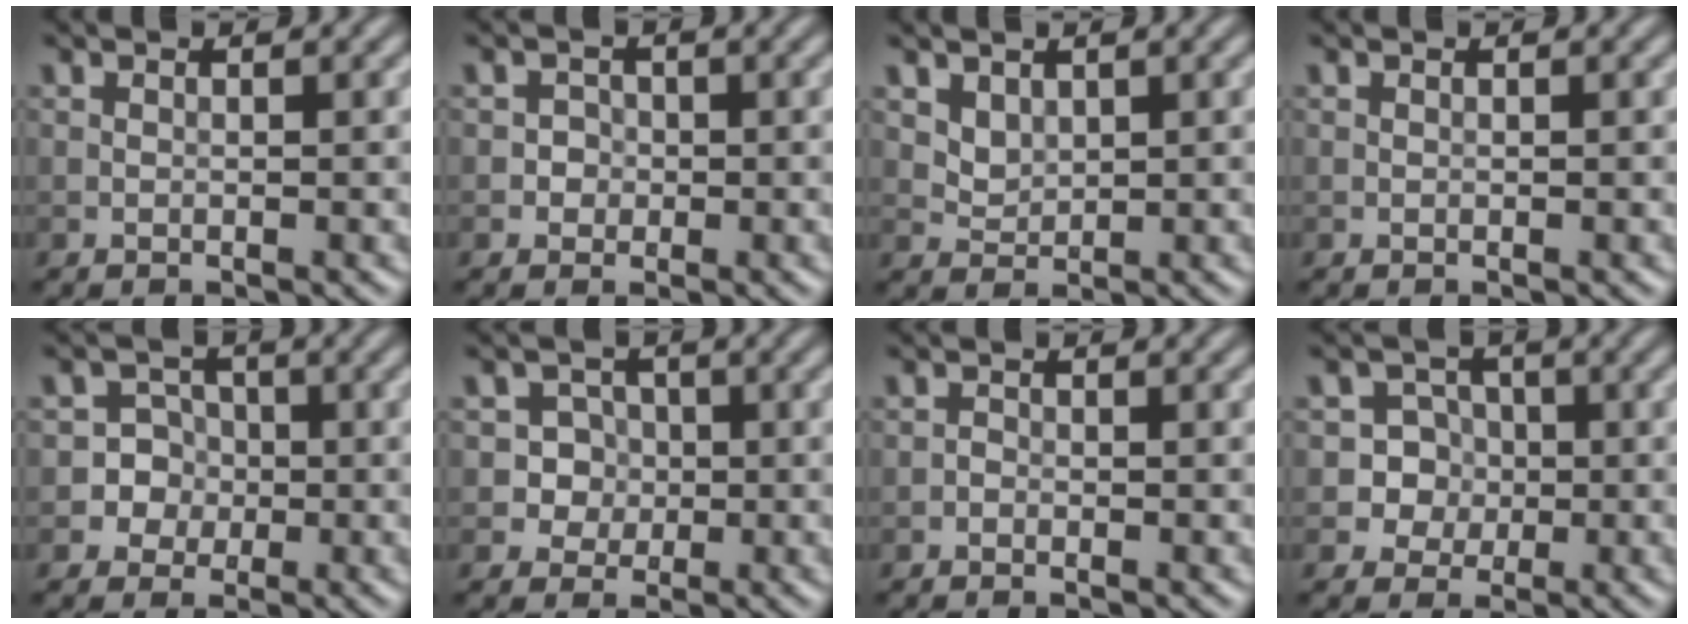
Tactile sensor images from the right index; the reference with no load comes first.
{"total": 1.3, "force": [-0.2, 1.2, 0.2], "torque": [0.016, 0.000, -0.008]}
{"total": 1.8, "force": [1.0, 1.3, 0.8], "torque": [-0.020, -0.011, 0.032]}
{"total": 0.0}
{"total": 4.6, "force": [-0.9, 4.5, 0.5], "torque": [0.017, 0.015, -0.029]}
{"total": 2.9, "force": [-0.2, 2.8, 0.6], "torque": [0.009, 0.006, -0.010]}
{"total": 0.5, "force": [-0.3, 0.4, 0.1], "torque": [0.001, -0.001, -0.008]}
{"total": 4.7, "force": [-0.6, 4.5, 0.9], "torque": [0.004, 0.017, -0.020]}